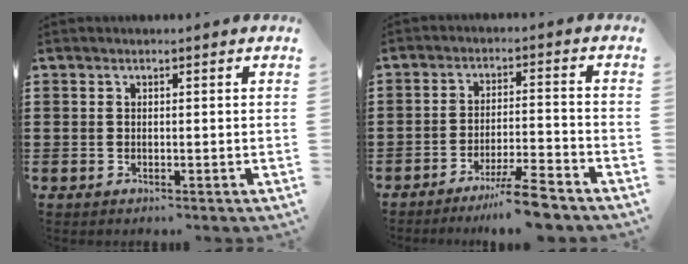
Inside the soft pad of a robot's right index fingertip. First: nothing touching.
{"total": 7.0, "force": [-5.8, -0.2, 3.9], "torque": [-0.068, -0.008, -0.106]}